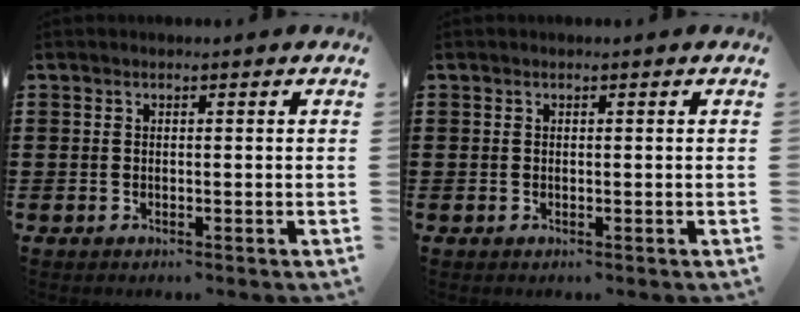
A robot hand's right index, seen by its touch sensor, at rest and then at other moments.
{"total": 0.0}